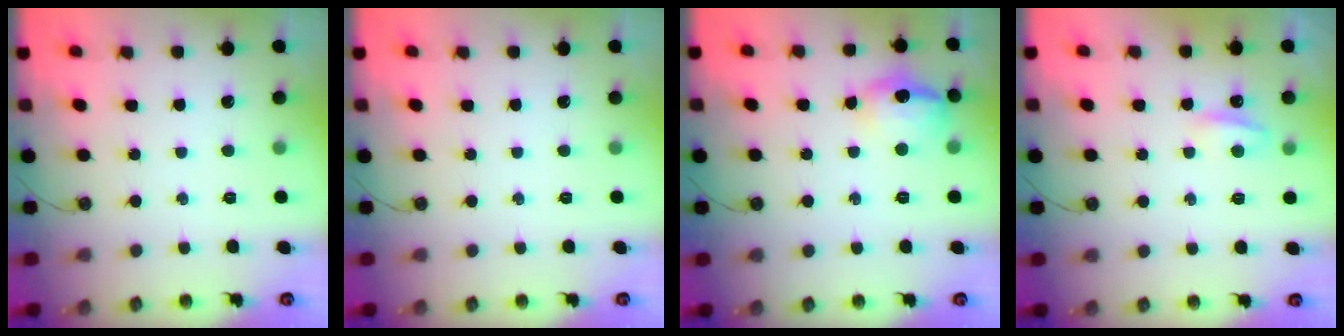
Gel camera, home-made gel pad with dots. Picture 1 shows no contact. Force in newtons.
{"total": 0.0}
{"total": 13.1, "press": 13.1, "slide": 0.9}
{"total": 4.8, "press": 4.7, "slide": 0.7}